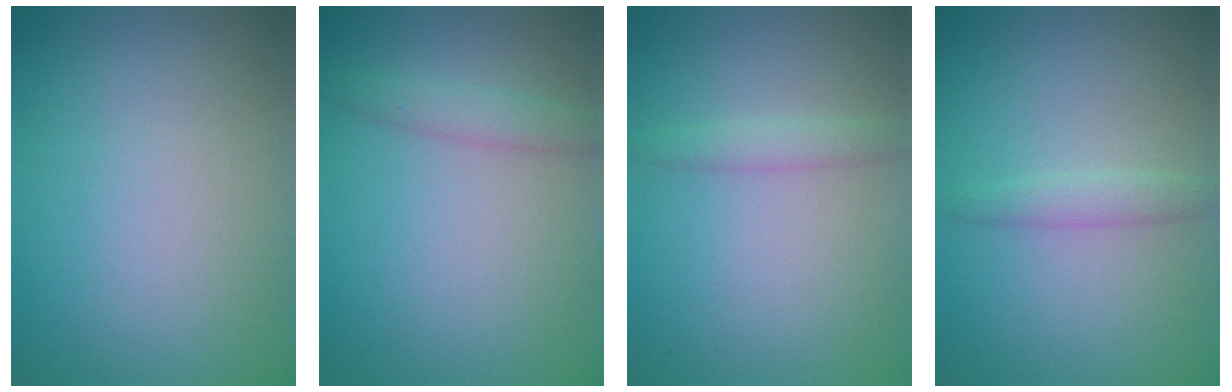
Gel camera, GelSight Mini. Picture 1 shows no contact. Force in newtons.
{"total": 1.9, "press": 1.9, "slide": 0.1}
{"total": 1.5, "press": 1.5, "slide": 0.2}
{"total": 1.6, "press": 1.6, "slide": 0.0}